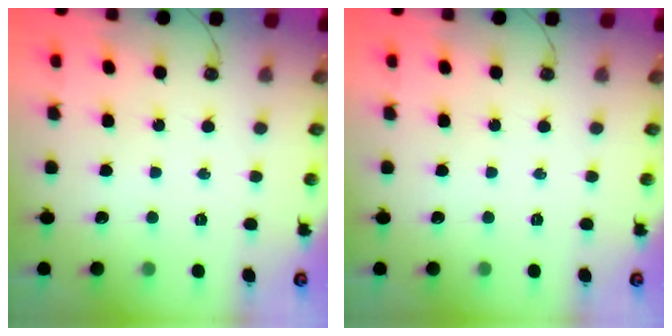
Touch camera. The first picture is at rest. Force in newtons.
{"total": 0.0}